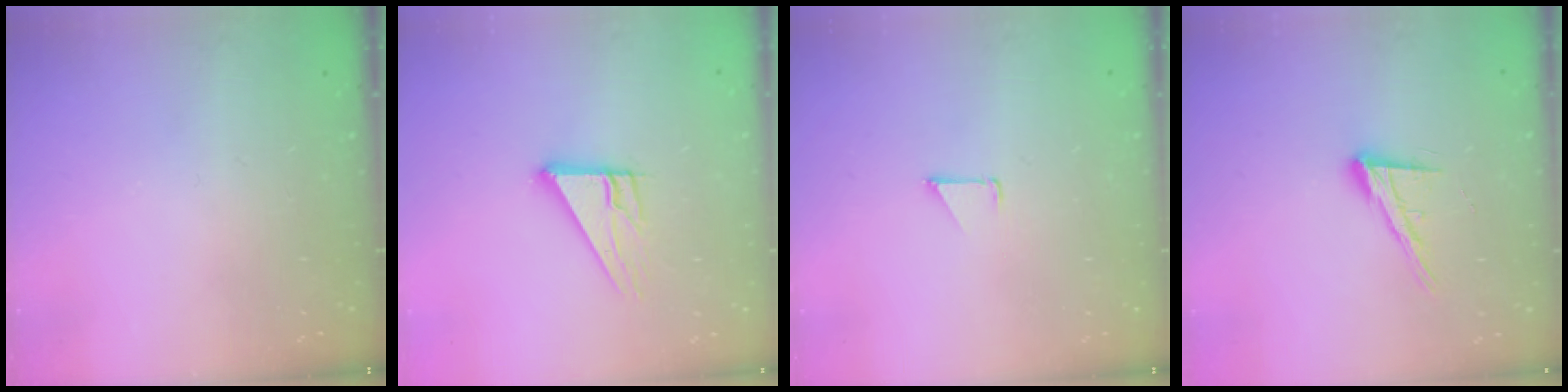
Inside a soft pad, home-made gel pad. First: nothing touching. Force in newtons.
{"total": 10.7, "press": 10.7, "slide": 0.7}
{"total": 0.9, "press": 0.8, "slide": 0.1}
{"total": 13.2, "press": 12.7, "slide": 3.4}